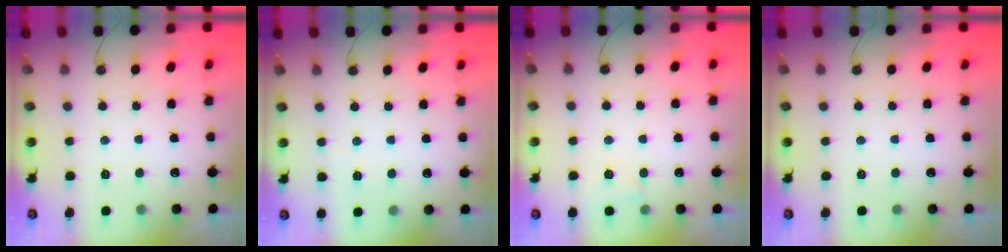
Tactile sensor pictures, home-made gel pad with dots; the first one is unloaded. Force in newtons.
{"total": 1.6, "press": 1.4, "slide": 0.6}
{"total": 4.5, "press": 4.4, "slide": 0.8}
{"total": 0.0}